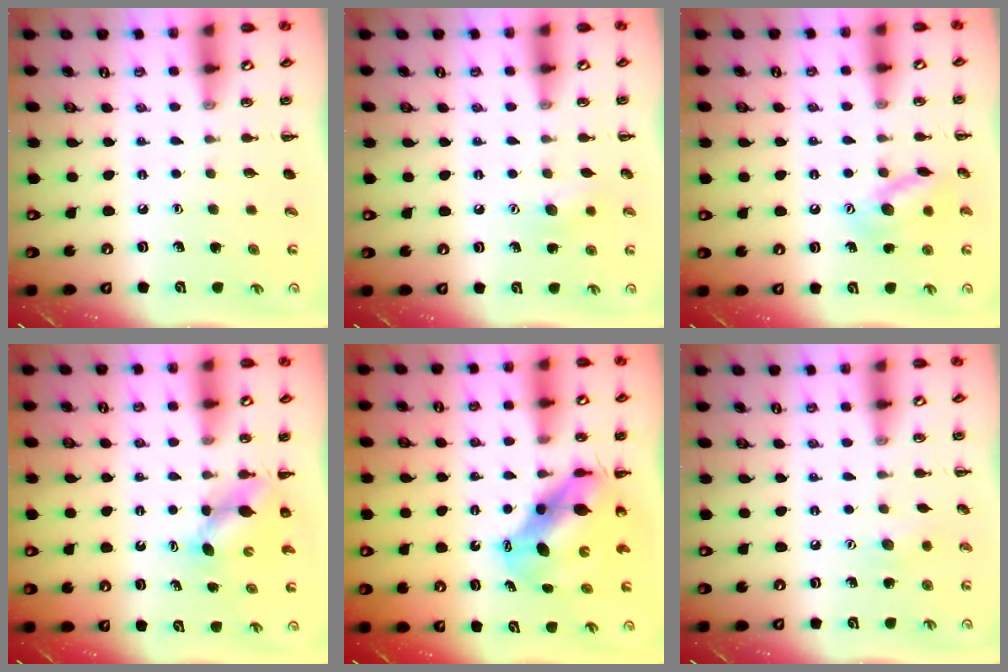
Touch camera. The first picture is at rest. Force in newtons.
{"total": 8.9, "press": 8.8, "slide": 1.5}
{"total": 12.7, "press": 12.5, "slide": 2.5}
{"total": 4.7, "press": 4.7, "slide": 0.4}
{"total": 8.1, "press": 7.9, "slide": 1.6}
{"total": 6.1, "press": 6.0, "slide": 1.2}